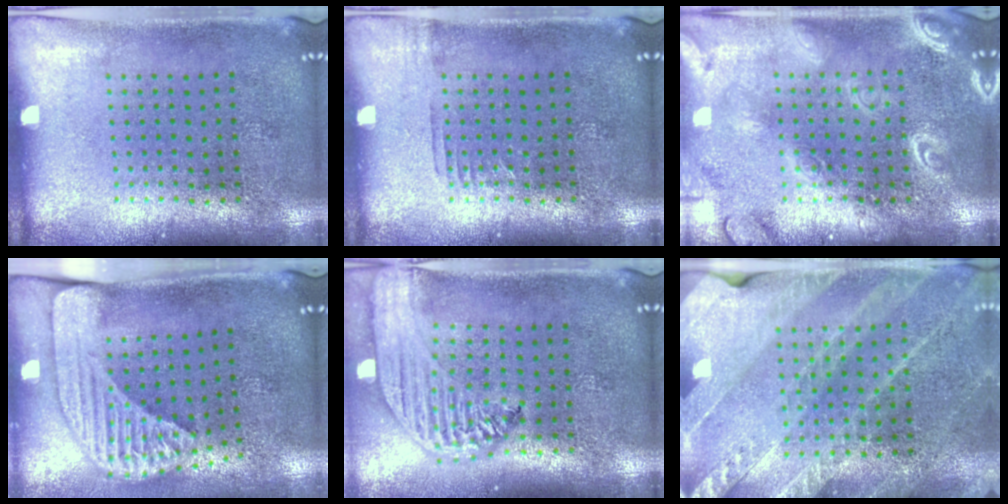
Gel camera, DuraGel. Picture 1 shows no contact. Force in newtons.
{"total": 0.7, "press": 0.6, "slide": 0.2}
{"total": 2.6, "press": 2.5, "slide": 0.3}
{"total": 2.4, "press": 1.7, "slide": 1.6}
{"total": 2.7, "press": 2.2, "slide": 1.5}
{"total": 2.6, "press": 2.5, "slide": 0.6}